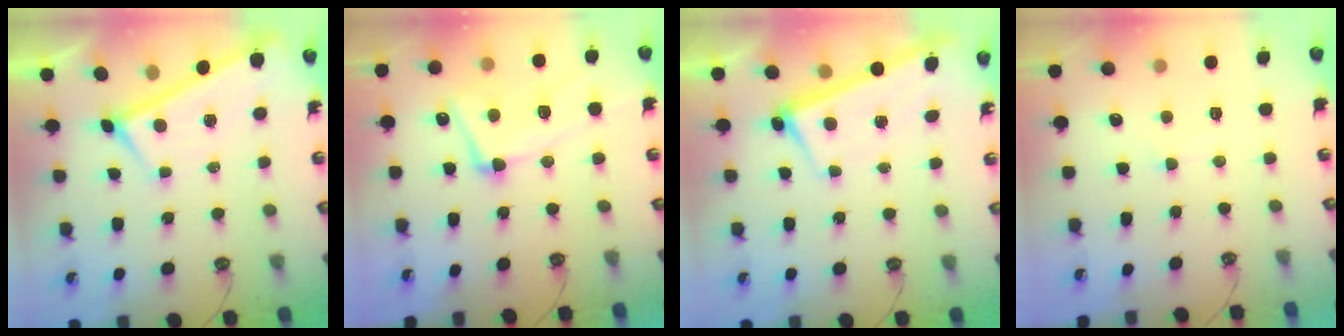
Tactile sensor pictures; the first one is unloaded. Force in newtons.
{"total": 7.9, "press": 7.8, "slide": 1.1}
{"total": 2.3, "press": 2.3, "slide": 0.5}
{"total": 2.1, "press": 2.1, "slide": 0.6}